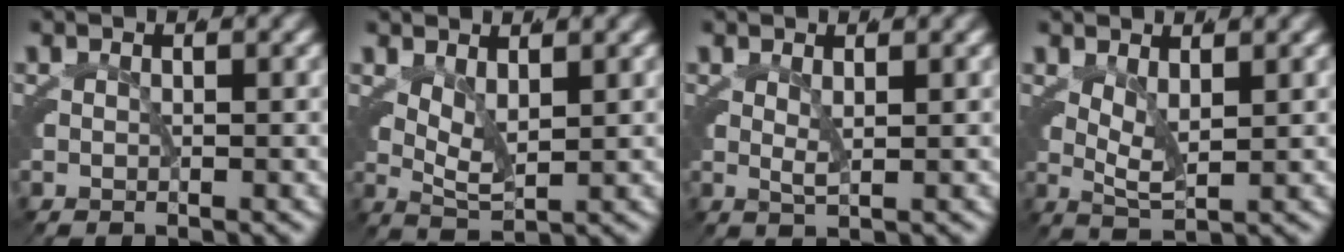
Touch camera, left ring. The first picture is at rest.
{"total": 5.2, "force": [2.0, 3.2, 3.6], "torque": [-0.071, -0.010, 0.032]}
{"total": 1.4, "force": [0.7, 0.3, 1.2], "torque": [-0.030, -0.011, 0.017]}
{"total": 4.7, "force": [1.8, 2.6, 3.5], "torque": [-0.066, -0.009, 0.030]}